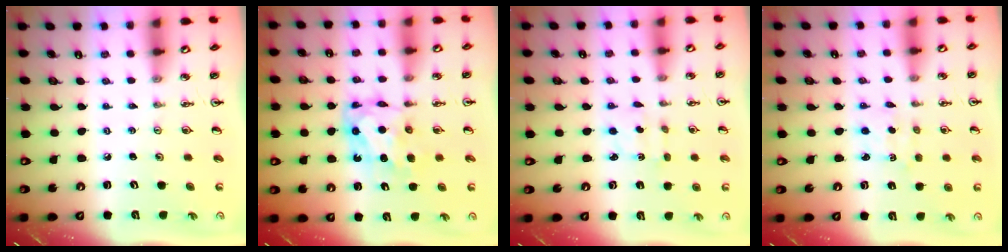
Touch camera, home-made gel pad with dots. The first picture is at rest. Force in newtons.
{"total": 6.7, "press": 6.7, "slide": 0.4}
{"total": 2.4, "press": 2.4, "slide": 0.6}
{"total": 1.8, "press": 1.8, "slide": 0.2}